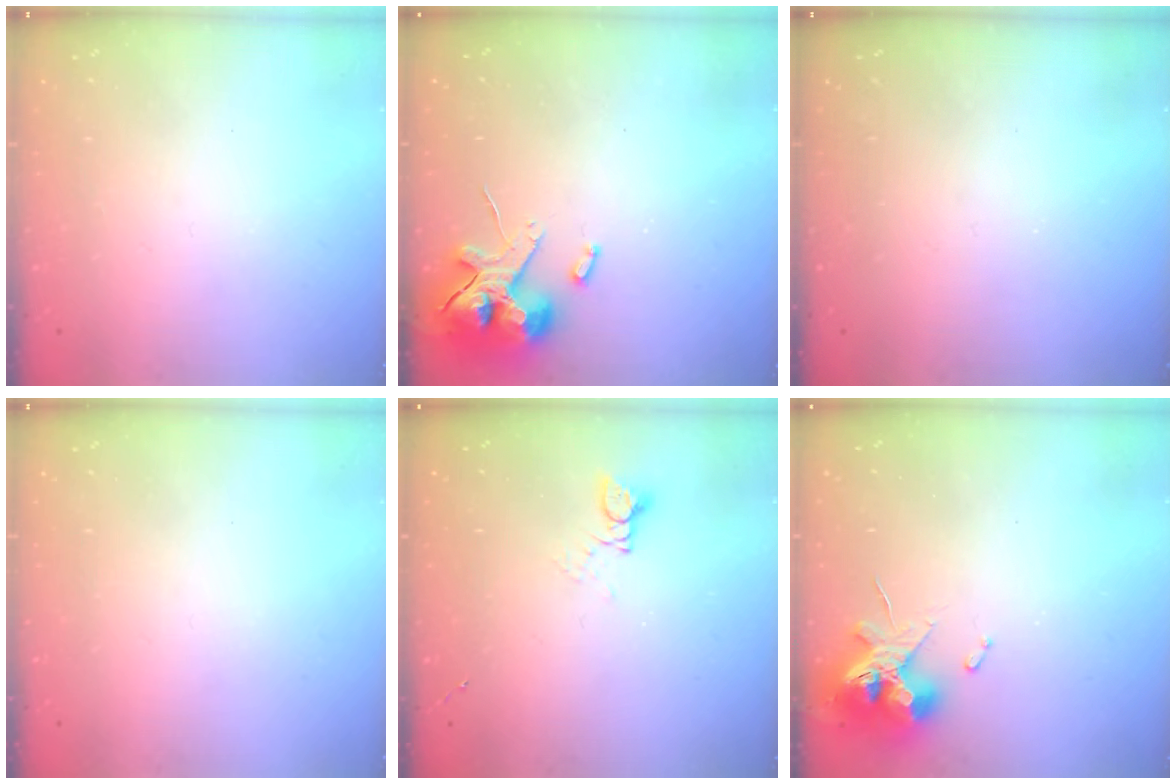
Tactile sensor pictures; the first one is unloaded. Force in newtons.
{"total": 13.7, "press": 13.5, "slide": 2.3}
{"total": 0.0}
{"total": 0.0}
{"total": 2.6, "press": 2.6, "slide": 0.3}
{"total": 12.2, "press": 12.2, "slide": 1.3}